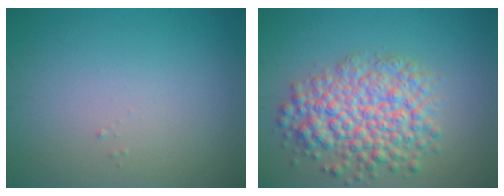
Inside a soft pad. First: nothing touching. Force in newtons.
{"total": 7.1, "press": 7.1, "slide": 0.3}